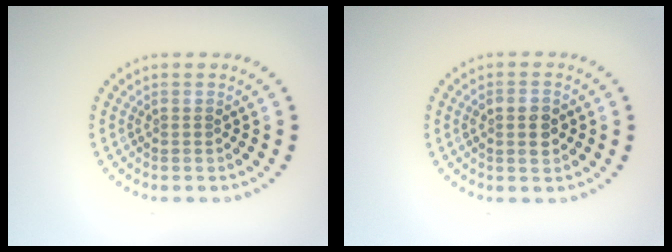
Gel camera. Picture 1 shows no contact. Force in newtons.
{"total": 2.2, "press": 2.2, "slide": 0.2}